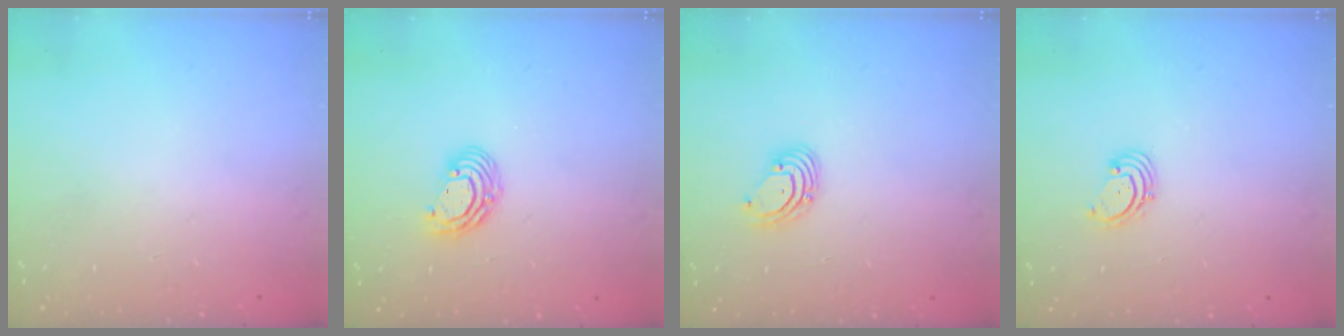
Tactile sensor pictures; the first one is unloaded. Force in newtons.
{"total": 6.9, "press": 6.9, "slide": 0.8}
{"total": 2.7, "press": 2.7, "slide": 0.3}
{"total": 1.6, "press": 1.6, "slide": 0.2}